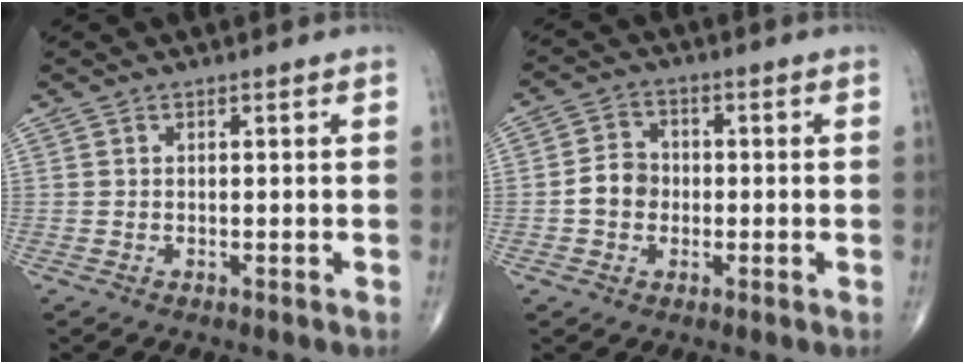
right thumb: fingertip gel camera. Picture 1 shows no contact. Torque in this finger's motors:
{"motor_torque": [0.30, 1.26, 0.66, 0.04, 0.02]}